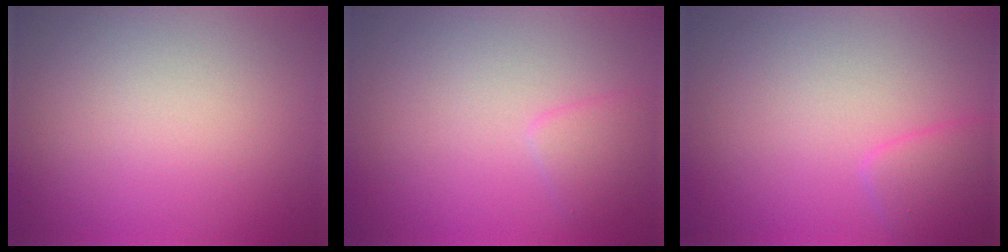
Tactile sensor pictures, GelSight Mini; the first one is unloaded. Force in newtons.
{"total": 1.6, "press": 1.6, "slide": 0.1}
{"total": 1.9, "press": 1.9, "slide": 0.2}